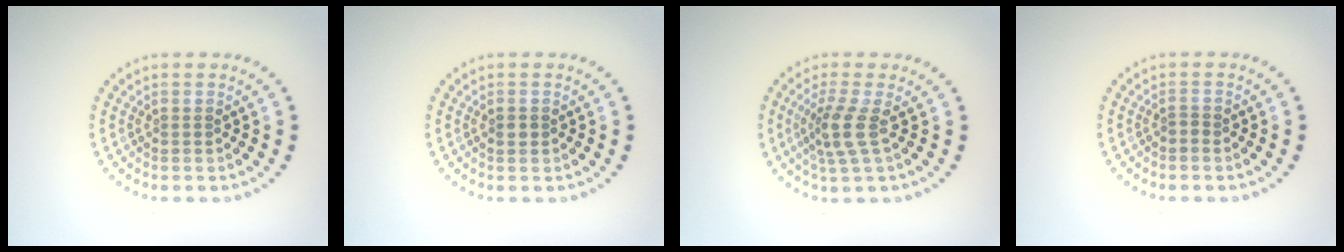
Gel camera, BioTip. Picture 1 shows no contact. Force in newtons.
{"total": 1.0, "press": 1.0, "slide": 0.2}
{"total": 2.9, "press": 2.2, "slide": 1.8}
{"total": 0.6, "press": 0.3, "slide": 0.5}